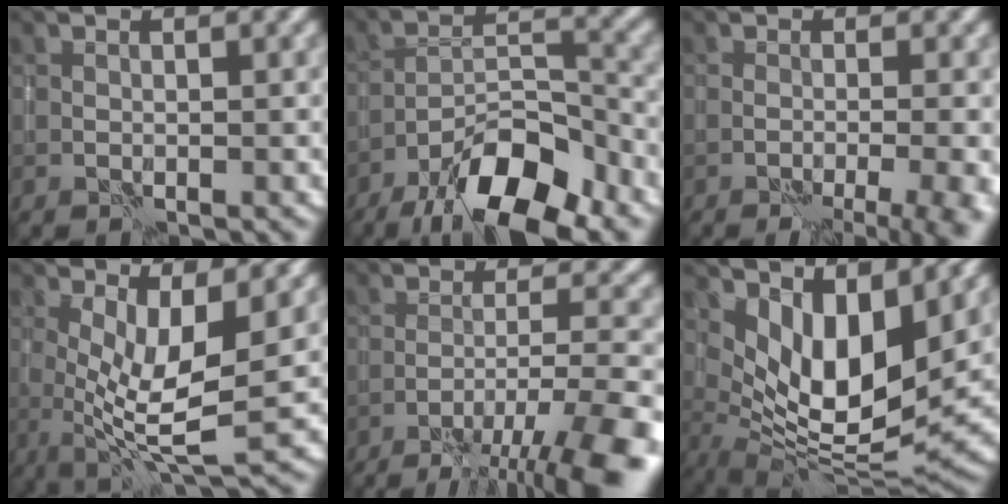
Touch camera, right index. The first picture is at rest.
{"total": 10.4, "force": [-7.1, 3.2, 6.9], "torque": [-0.112, 0.013, -0.130]}
{"total": 7.4, "force": [-4.6, 1.9, 5.4], "torque": [-0.053, -0.003, -0.048]}
{"total": 7.1, "force": [0.9, 1.7, 6.8], "torque": [-0.122, -0.005, 0.017]}
{"total": 10.5, "force": [-7.7, 1.3, 7.0], "torque": [-0.108, -0.010, -0.108]}
{"total": 8.7, "force": [3.1, 3.4, 7.4], "torque": [-0.136, -0.017, 0.063]}